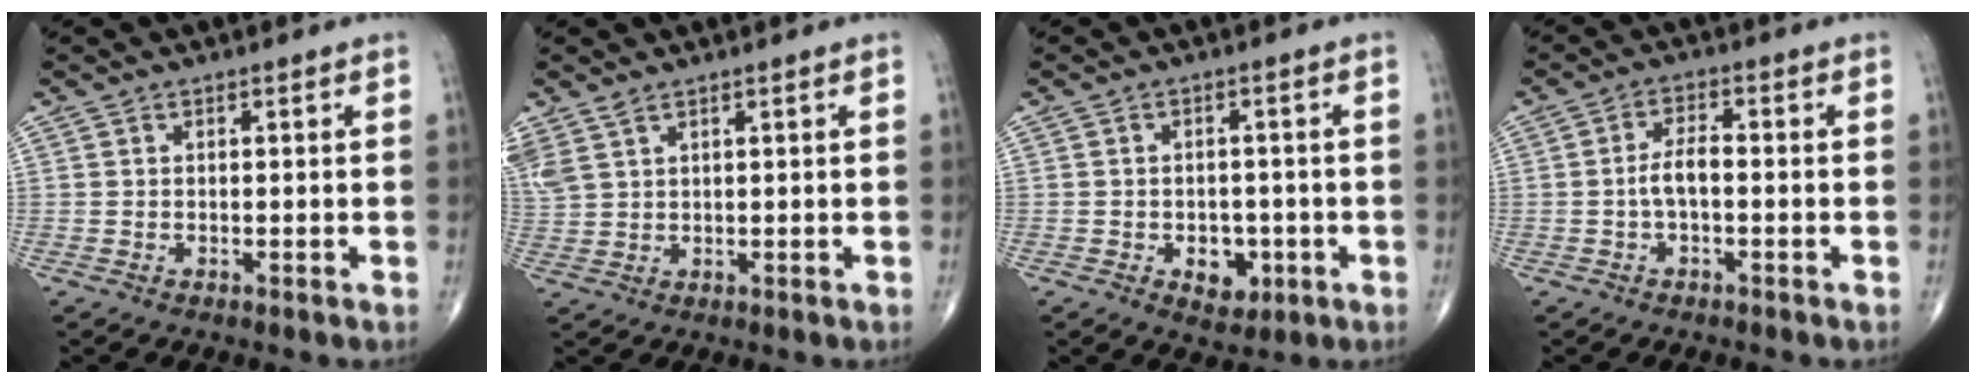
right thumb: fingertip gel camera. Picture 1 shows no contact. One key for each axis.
{"total": 5.0, "fx": 3.3, "fy": 2.3, "fz": 3.0, "tx": -0.081, "ty": 0.002, "tz": 0.081}
{"total": 5.3, "fx": -1.7, "fy": 3.7, "fz": 3.4, "tx": -0.021, "ty": 0.007, "tz": -0.017}
{"total": 3.8, "fx": -0.8, "fy": 1.6, "fz": 3.3, "tx": -0.063, "ty": 0.017, "tz": -0.018}